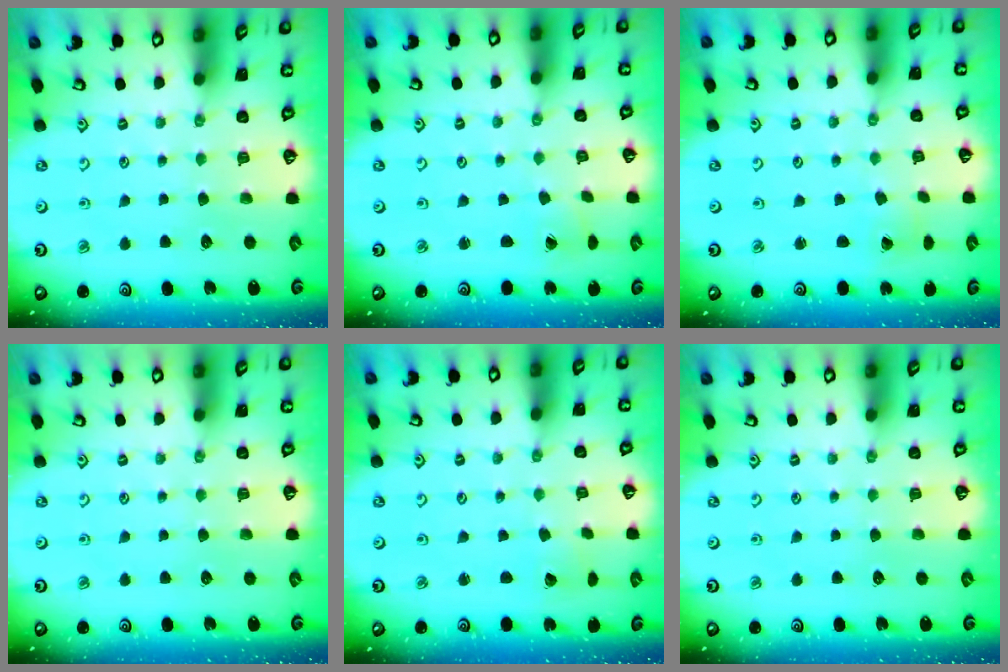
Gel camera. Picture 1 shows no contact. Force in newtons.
{"total": 0.8, "press": 0.8, "slide": 0.1}
{"total": 1.5, "press": 1.5, "slide": 0.1}
{"total": 0.0}
{"total": 2.4, "press": 2.4, "slide": 0.1}
{"total": 0.0}